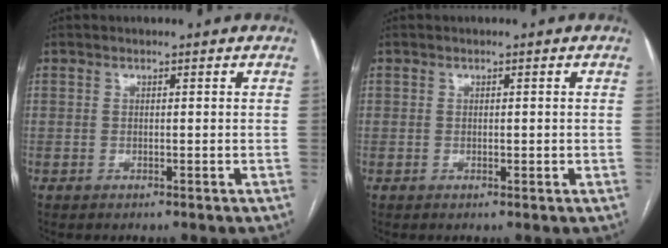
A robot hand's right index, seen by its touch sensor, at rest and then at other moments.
{"total": 1.0, "force": [0.0, 0.6, 0.7], "torque": [-0.011, 0.000, 0.002]}